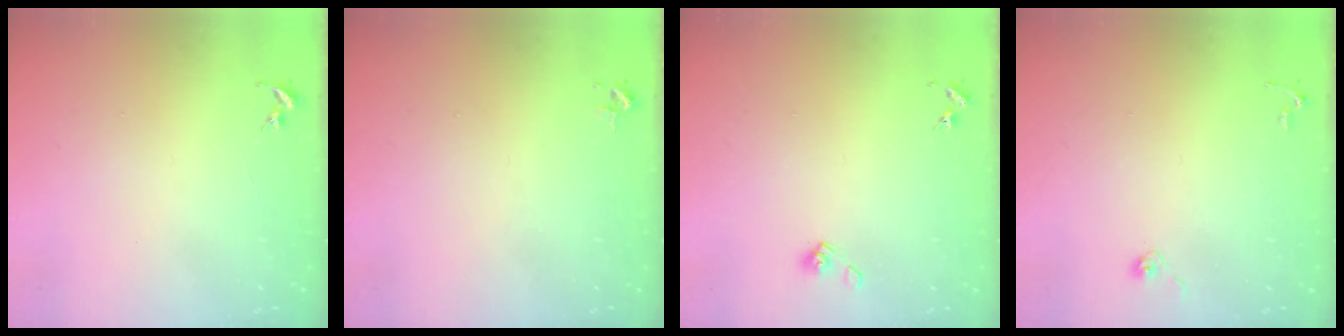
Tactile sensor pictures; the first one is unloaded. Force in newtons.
{"total": 2.4, "press": 2.4, "slide": 0.3}
{"total": 5.4, "press": 4.9, "slide": 2.3}
{"total": 4.8, "press": 4.8, "slide": 0.4}